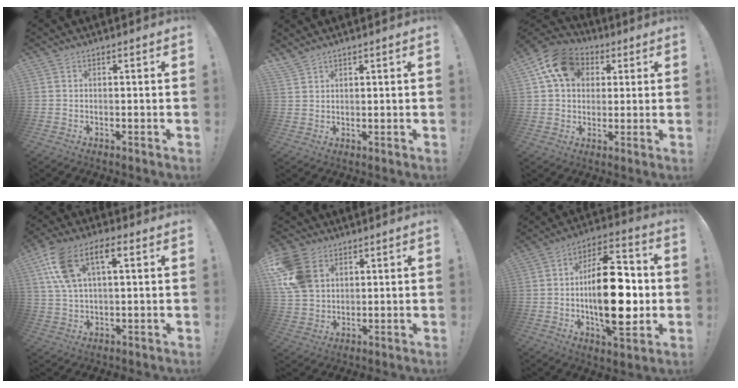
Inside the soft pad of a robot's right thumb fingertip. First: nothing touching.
{"total": 3.6, "force": [3.0, 1.9, 0.8], "torque": [-0.010, -0.022, 0.057]}
{"total": 14.0, "force": [5.0, 10.8, 7.3], "torque": [-0.104, -0.011, 0.100]}
{"total": 13.2, "force": [5.2, 6.7, 10.1], "torque": [-0.186, 0.003, 0.096]}
{"total": 13.8, "force": [5.2, 10.3, 7.5], "torque": [-0.147, -0.013, 0.108]}
{"total": 22.9, "force": [-1.6, 10.4, 20.4], "torque": [-0.332, 0.002, -0.025]}